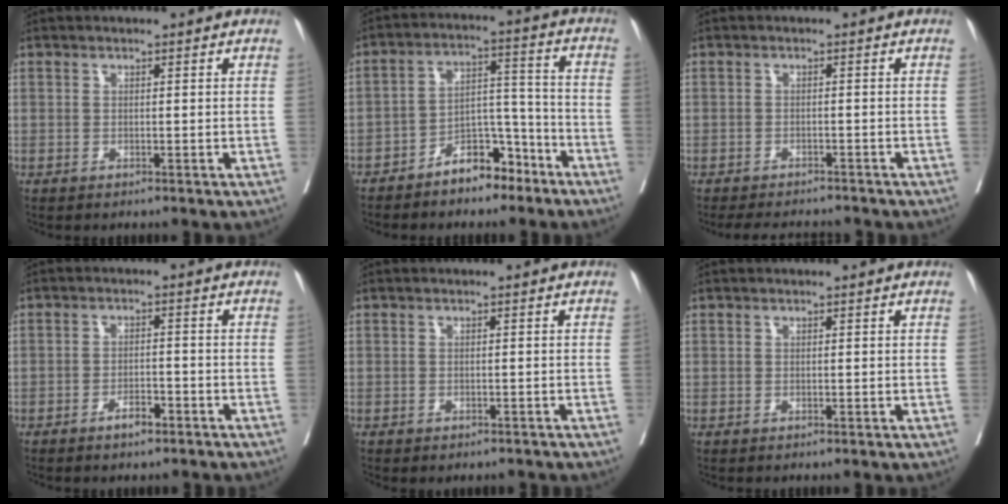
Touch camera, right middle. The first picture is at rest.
{"total": 8.1, "force": [-6.0, 3.7, 4.0], "torque": [-0.068, 0.027, -0.100]}
{"total": 6.3, "force": [-5.8, 1.8, 1.6], "torque": [-0.015, -0.008, -0.078]}
{"total": 3.0, "force": [-2.2, 0.9, 1.8], "torque": [-0.033, 0.003, -0.034]}
{"total": 2.5, "force": [-2.2, 0.9, 0.6], "torque": [-0.005, -0.002, -0.028]}
{"total": 0.0}